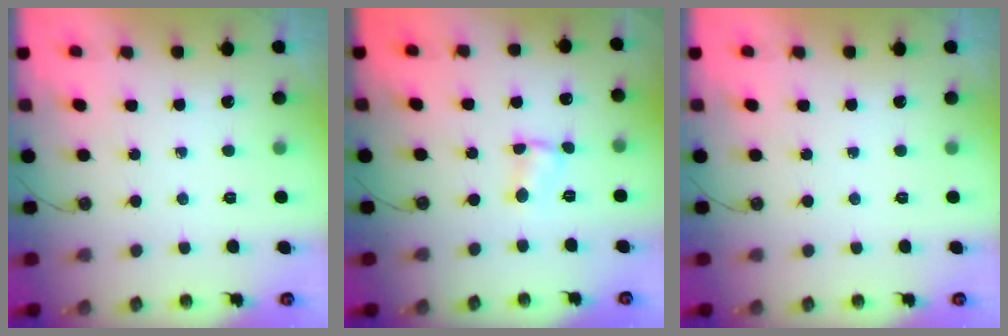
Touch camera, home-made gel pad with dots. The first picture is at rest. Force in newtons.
{"total": 1.4, "press": 1.4, "slide": 0.2}
{"total": 0.0}